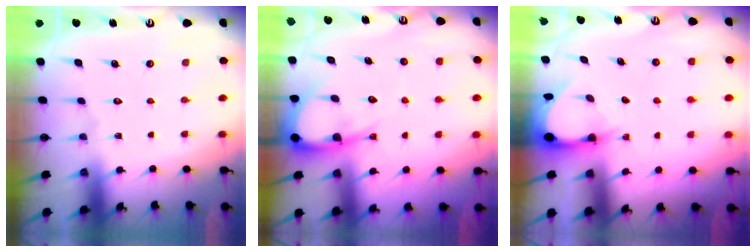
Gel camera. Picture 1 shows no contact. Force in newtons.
{"total": 8.0, "press": 8.0, "slide": 0.8}
{"total": 3.4, "press": 3.4, "slide": 0.3}